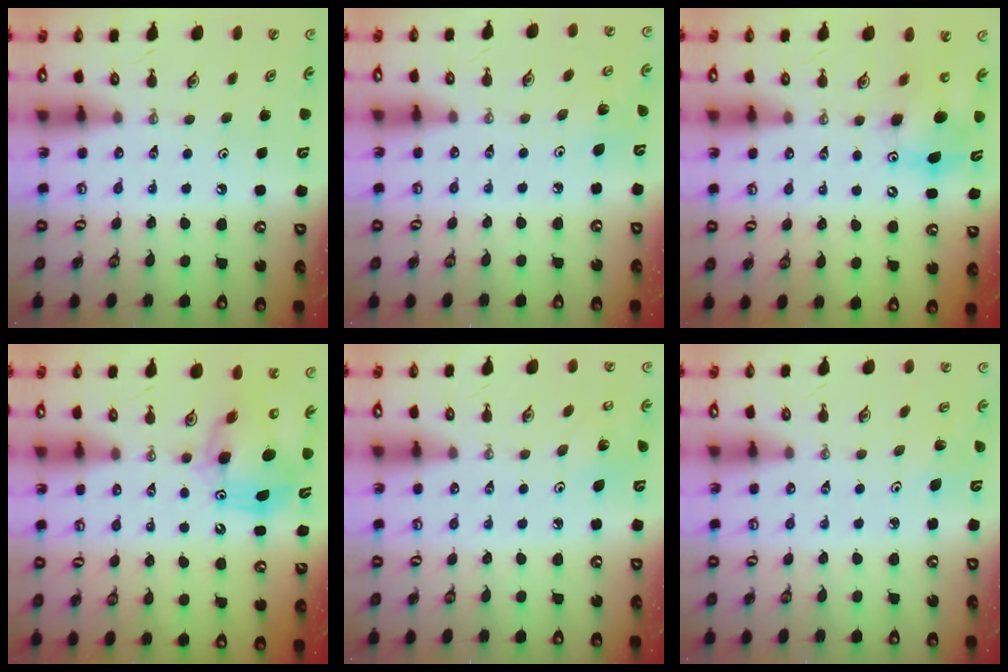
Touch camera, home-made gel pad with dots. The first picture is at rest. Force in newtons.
{"total": 3.9, "press": 3.9, "slide": 0.4}
{"total": 9.2, "press": 9.0, "slide": 1.9}
{"total": 9.4, "press": 9.1, "slide": 2.2}
{"total": 2.9, "press": 2.9, "slide": 0.2}
{"total": 2.8, "press": 2.7, "slide": 1.0}